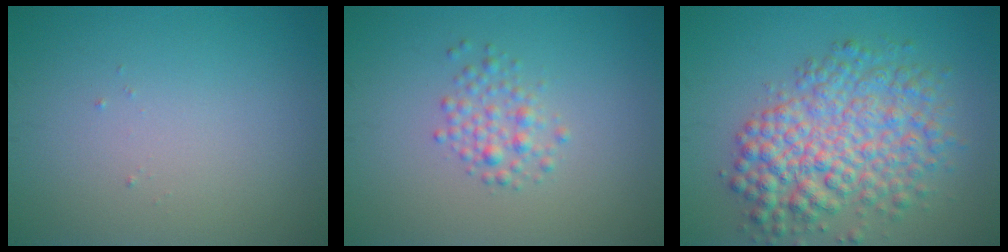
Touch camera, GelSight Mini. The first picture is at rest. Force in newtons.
{"total": 2.0, "press": 2.0, "slide": 0.0}
{"total": 7.6, "press": 7.6, "slide": 0.2}